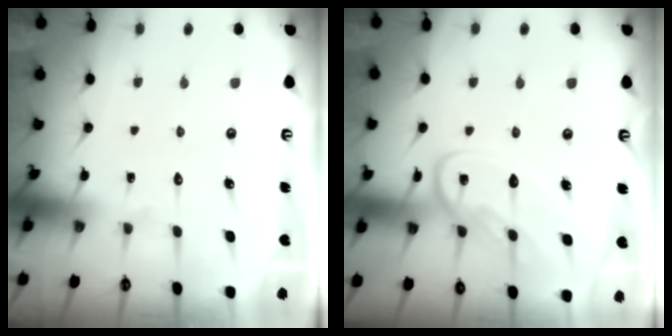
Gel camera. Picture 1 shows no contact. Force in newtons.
{"total": 11.9, "press": 11.9, "slide": 1.1}